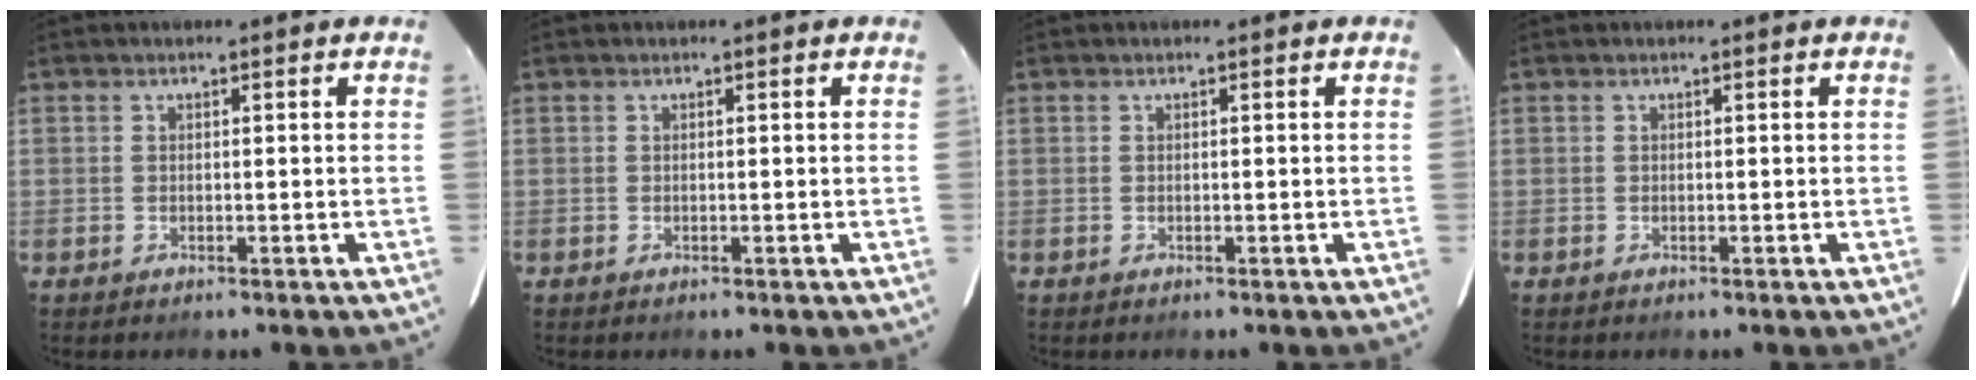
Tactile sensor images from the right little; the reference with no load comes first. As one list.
[{"total": 0.0}, {"total": 0.0}, {"total": 0.0}]